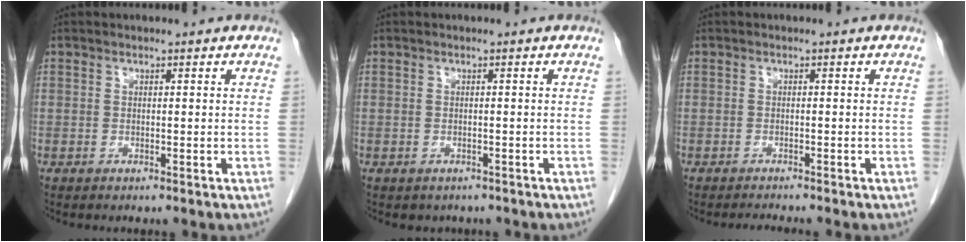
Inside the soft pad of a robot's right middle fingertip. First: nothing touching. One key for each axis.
{"total": 1.9, "fx": -1.6, "fy": 1.1, "fz": 0.3, "tx": -0.008, "ty": -0.001, "tz": -0.018}
{"total": 1.5, "fx": -1.3, "fy": -0.6, "fz": 0.2, "tx": -0.011, "ty": -0.008, "tz": -0.021}